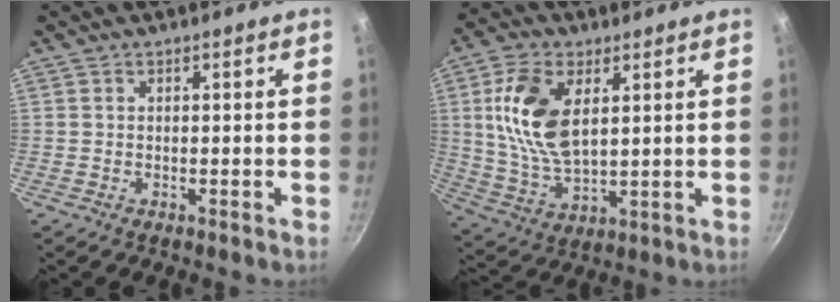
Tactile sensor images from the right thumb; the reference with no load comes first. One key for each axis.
{"total": 14.1, "fx": 3.8, "fy": 7.6, "fz": 11.2, "tx": -0.211, "ty": -0.015, "tz": 0.080}